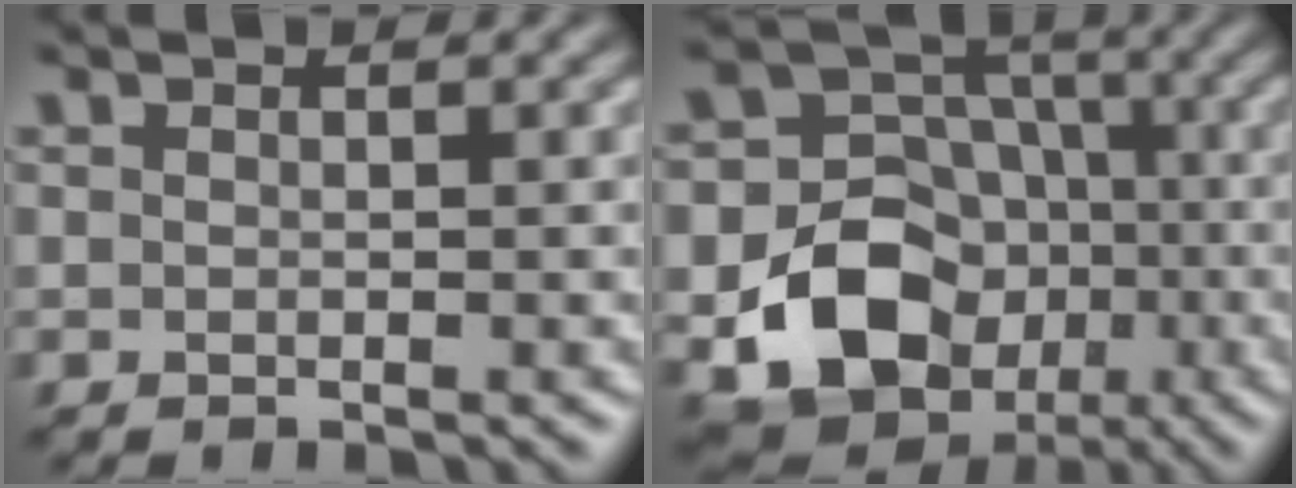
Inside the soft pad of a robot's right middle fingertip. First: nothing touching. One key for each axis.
{"total": 15.5, "fx": -5.3, "fy": 13.4, "fz": 5.8, "tx": -0.094, "ty": -0.046, "tz": -0.108}